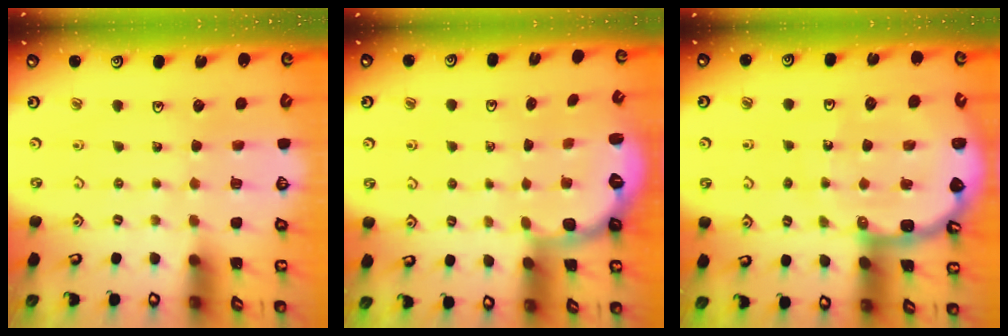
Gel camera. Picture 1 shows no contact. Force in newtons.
{"total": 3.5, "press": 2.8, "slide": 2.2}
{"total": 9.7, "press": 9.7, "slide": 1.2}